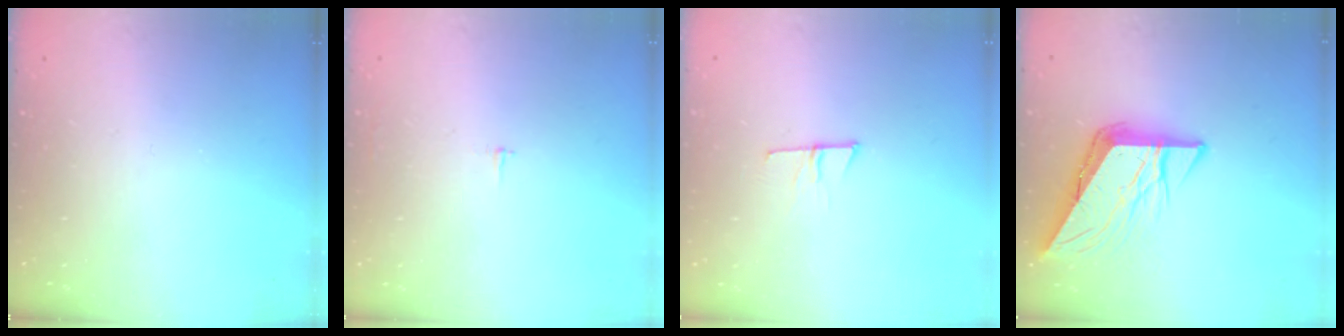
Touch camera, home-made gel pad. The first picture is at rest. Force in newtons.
{"total": 1.8, "press": 1.8, "slide": 0.1}
{"total": 6.0, "press": 5.9, "slide": 1.0}
{"total": 9.3, "press": 9.2, "slide": 1.2}